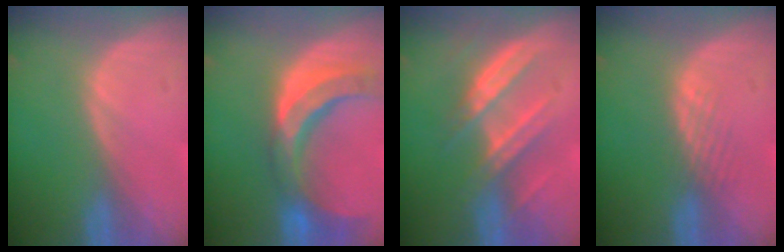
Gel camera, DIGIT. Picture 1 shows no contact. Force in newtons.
{"total": 10.6, "press": 9.3, "slide": 5.0}
{"total": 7.0, "press": 6.9, "slide": 1.1}
{"total": 1.8, "press": 1.8, "slide": 0.2}